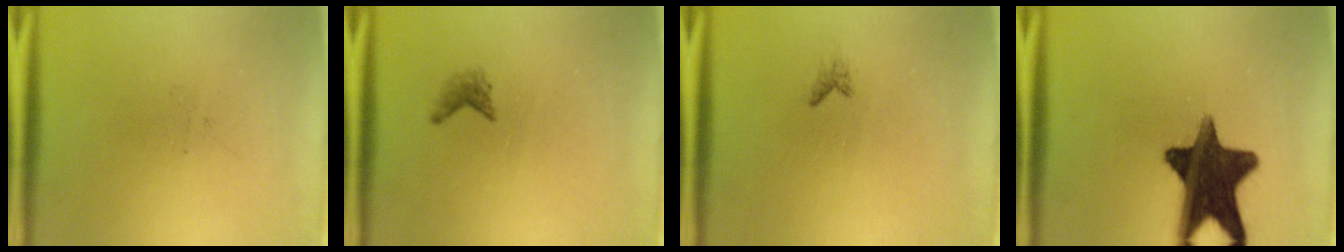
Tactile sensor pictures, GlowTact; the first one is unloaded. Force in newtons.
{"total": 1.1}
{"total": 0.6}
{"total": 15.7}